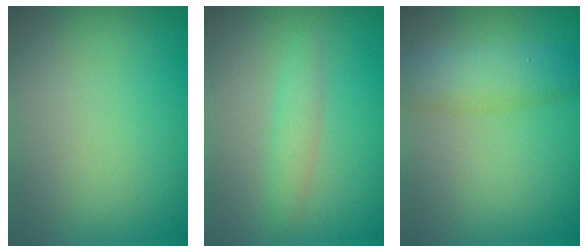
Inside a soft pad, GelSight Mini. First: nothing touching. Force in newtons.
{"total": 1.9, "press": 1.9, "slide": 0.1}
{"total": 4.4, "press": 4.4, "slide": 0.1}